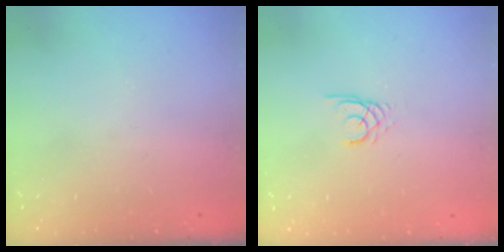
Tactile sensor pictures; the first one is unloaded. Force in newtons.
{"total": 2.2, "press": 2.2, "slide": 0.2}